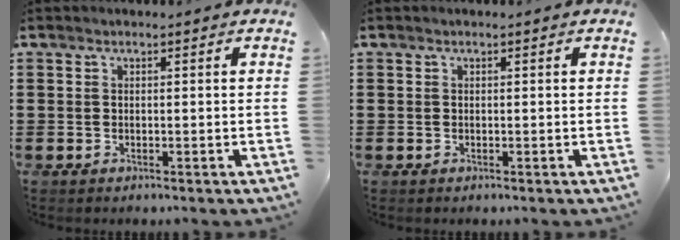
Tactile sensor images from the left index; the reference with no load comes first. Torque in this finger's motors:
{"motor_torque": [-0.07, 0.06, -0.10, -0.07]}